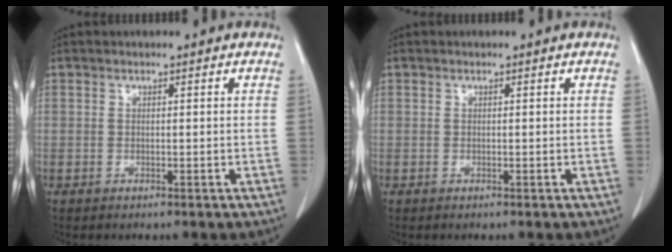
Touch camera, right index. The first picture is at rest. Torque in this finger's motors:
{"motor_torque": [0.00, 0.00, 0.00, 0.00]}